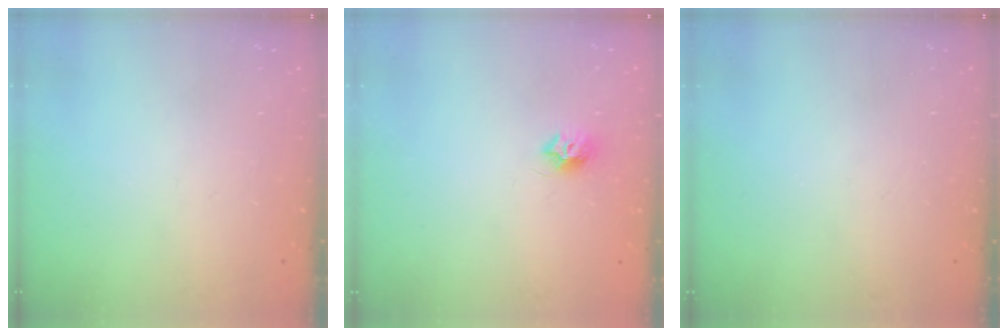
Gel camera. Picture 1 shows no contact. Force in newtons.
{"total": 7.1, "press": 7.0, "slide": 0.3}
{"total": 0.0}